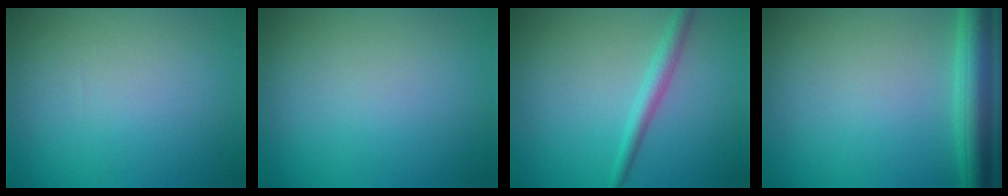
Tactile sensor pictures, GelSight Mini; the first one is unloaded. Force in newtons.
{"total": 0.0}
{"total": 2.3, "press": 2.3, "slide": 0.0}
{"total": 4.9, "press": 4.9, "slide": 0.2}